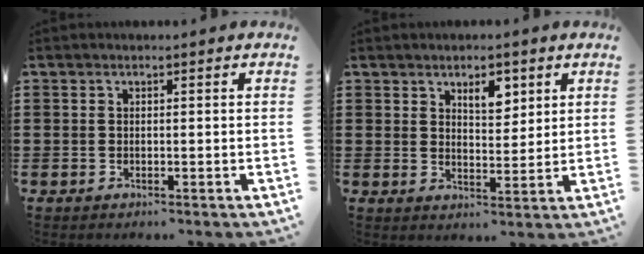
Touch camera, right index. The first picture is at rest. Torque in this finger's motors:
{"motor_torque": [0.10, -0.09, 0.09, 0.05]}